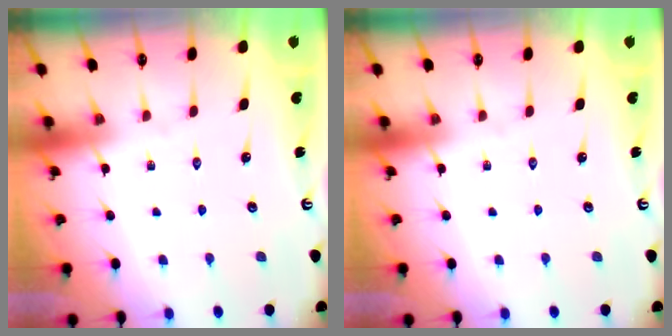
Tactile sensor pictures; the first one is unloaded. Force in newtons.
{"total": 0.0}